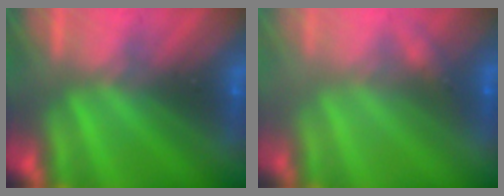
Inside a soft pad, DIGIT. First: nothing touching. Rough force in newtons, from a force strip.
{"total": 2.4}